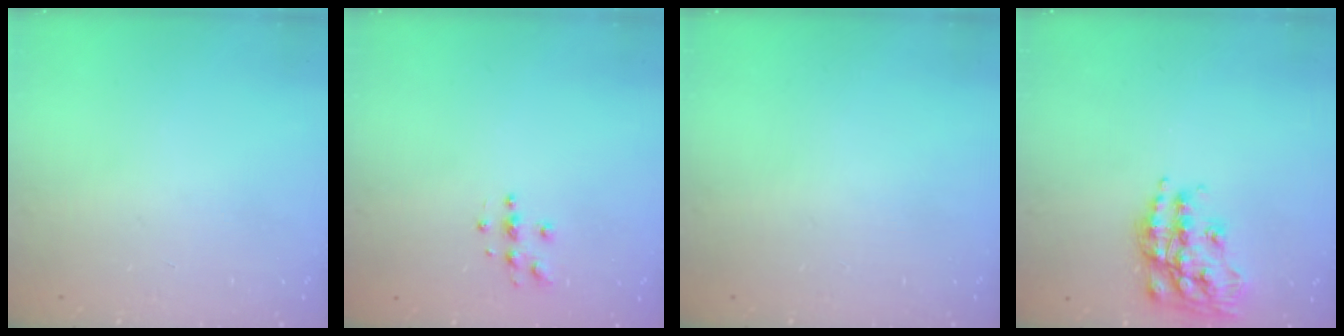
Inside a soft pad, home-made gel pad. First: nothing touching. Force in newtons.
{"total": 5.2, "press": 5.1, "slide": 0.5}
{"total": 0.0}
{"total": 17.4, "press": 17.3, "slide": 1.2}